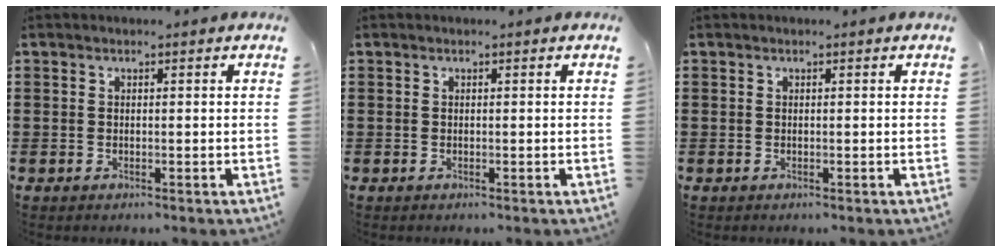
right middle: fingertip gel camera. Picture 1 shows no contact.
{"total": 0.0}
{"total": 0.0}